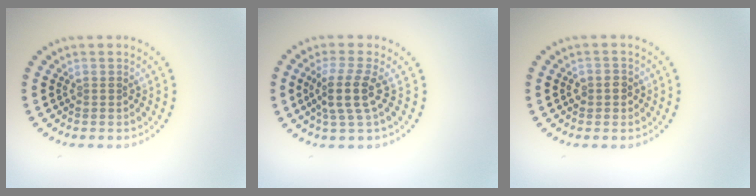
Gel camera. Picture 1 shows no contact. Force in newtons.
{"total": 3.3, "press": 2.6, "slide": 2.0}
{"total": 1.5, "press": 1.4, "slide": 0.5}